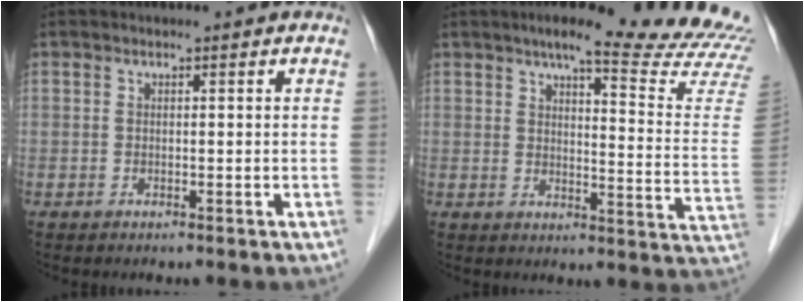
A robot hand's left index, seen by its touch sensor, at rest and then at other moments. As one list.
[{"total": 19.5, "force": [17.6, 0.0, 8.4], "torque": [-0.106, -0.089, 0.196]}]